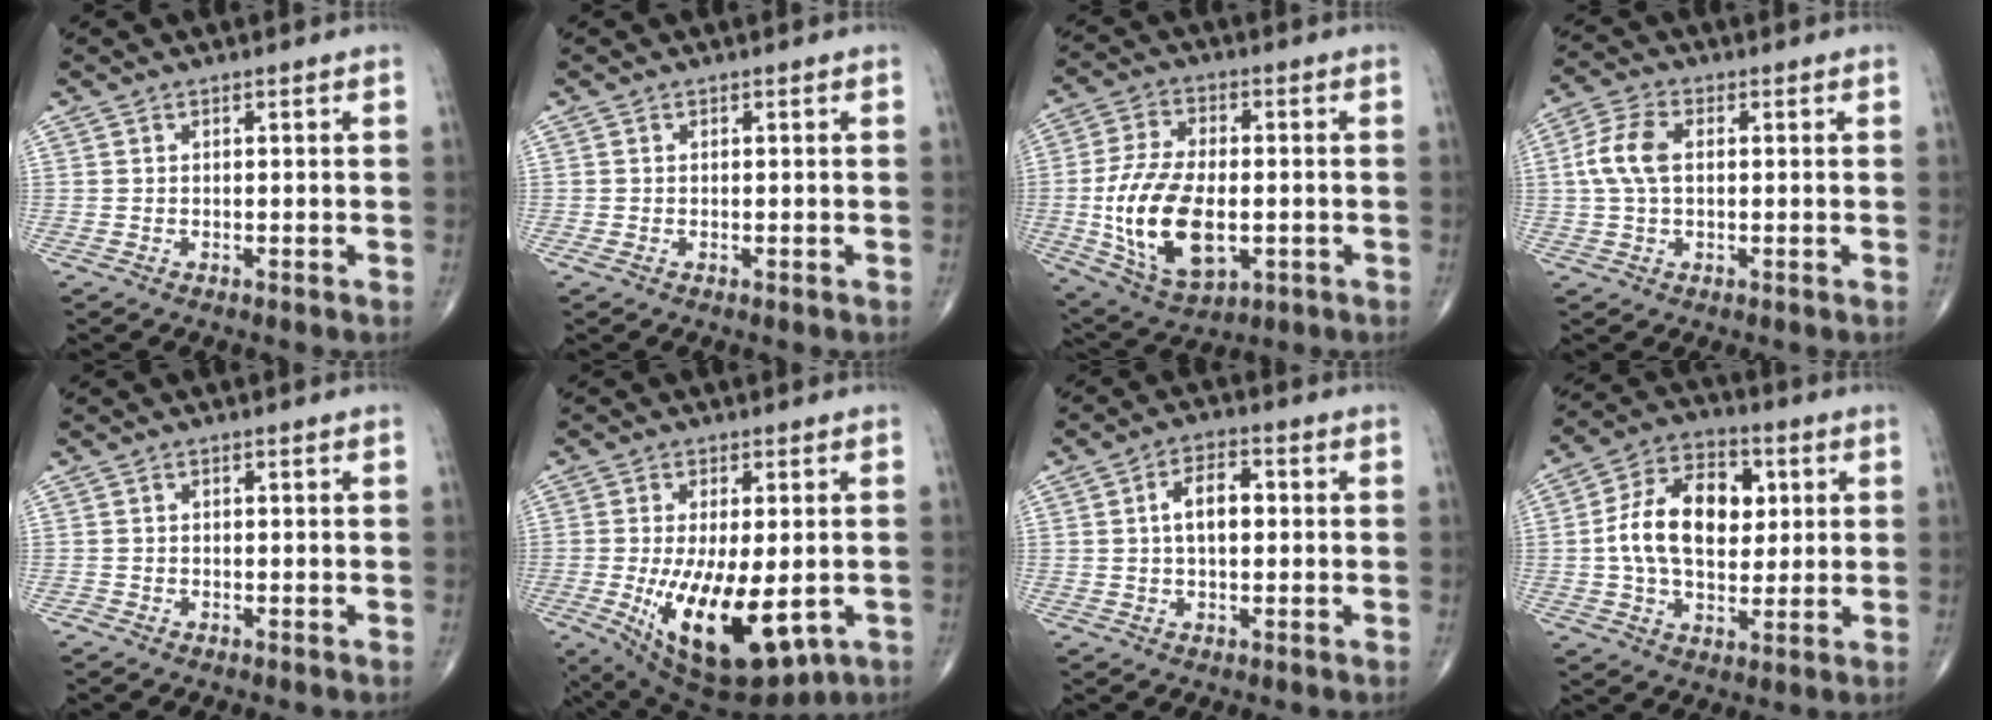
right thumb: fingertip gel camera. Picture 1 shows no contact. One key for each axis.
{"total": 0.7, "fx": -0.2, "fy": 0.3, "fz": 0.6, "tx": -0.016, "ty": -0.002, "tz": -0.005}
{"total": 17.5, "fx": -2.7, "fy": 9.6, "fz": 14.5, "tx": -0.272, "ty": -0.001, "tz": -0.034}
{"total": 7.2, "fx": 0.8, "fy": 4.2, "fz": 5.8, "tx": -0.131, "ty": 0.016, "tz": 0.010}
{"total": 0.7, "fx": -0.6, "fy": 0.3, "fz": -0.2, "tx": 0.007, "ty": 0.002, "tz": -0.018}
{"total": 17.7, "fx": -4.4, "fy": 7.6, "fz": 15.3, "tx": -0.265, "ty": -0.023, "tz": -0.045}
{"total": 6.2, "fx": 0.5, "fy": 3.5, "fz": 5.1, "tx": -0.080, "ty": 0.016, "tz": 0.001}
{"total": 15.5, "fx": 1.8, "fy": 10.0, "fz": 11.7, "tx": -0.176, "ty": 0.013, "tz": 0.024}